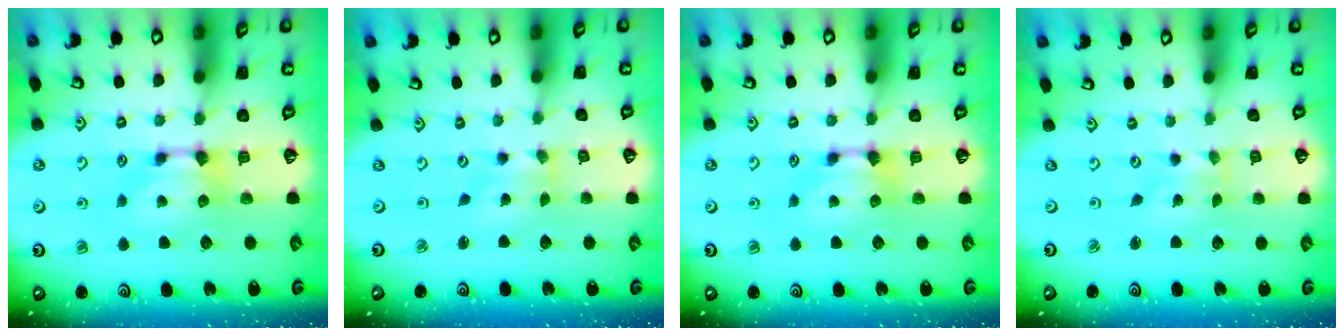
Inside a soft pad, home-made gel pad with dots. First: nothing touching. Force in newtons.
{"total": 2.1, "press": 1.8, "slide": 1.1}
{"total": 0.0}
{"total": 4.5, "press": 4.4, "slide": 1.1}